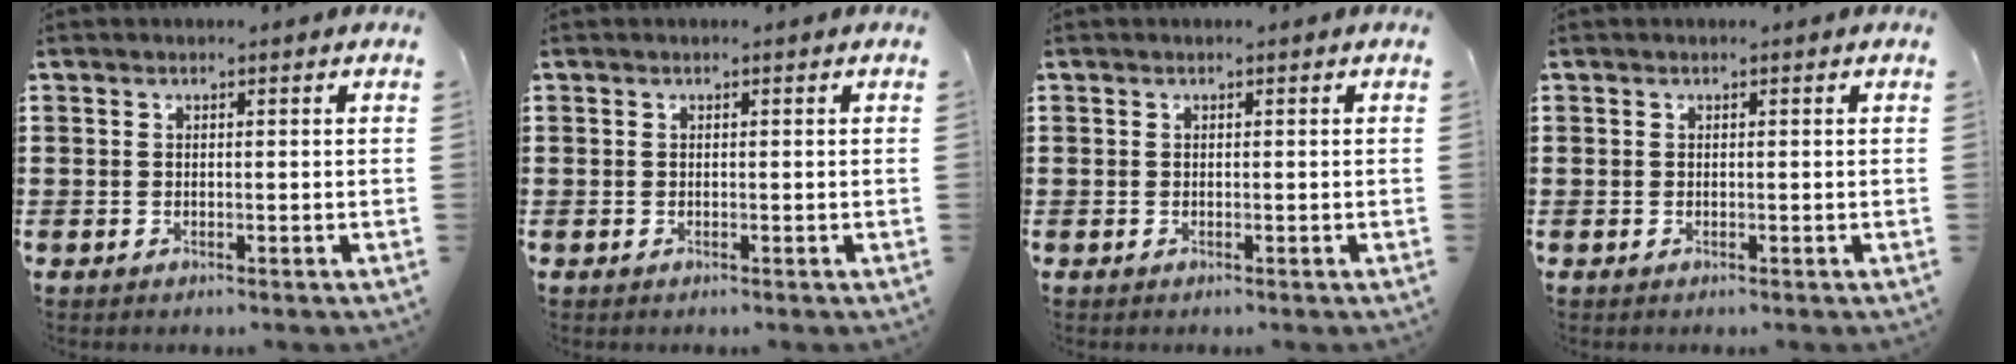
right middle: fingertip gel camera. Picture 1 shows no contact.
{"total": 0.0}
{"total": 0.0}
{"total": 0.0}